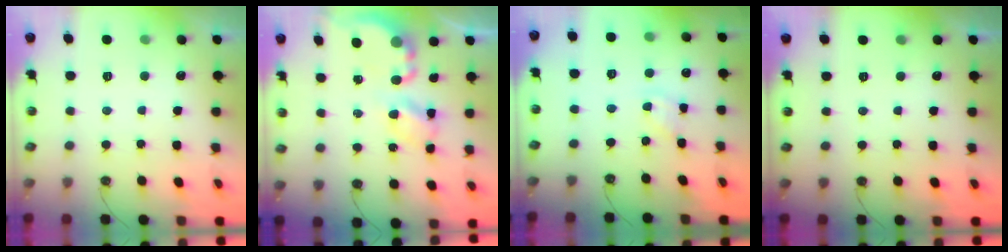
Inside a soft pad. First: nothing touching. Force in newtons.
{"total": 5.4, "press": 5.4, "slide": 0.1}
{"total": 2.7, "press": 2.6, "slide": 0.4}
{"total": 0.0}